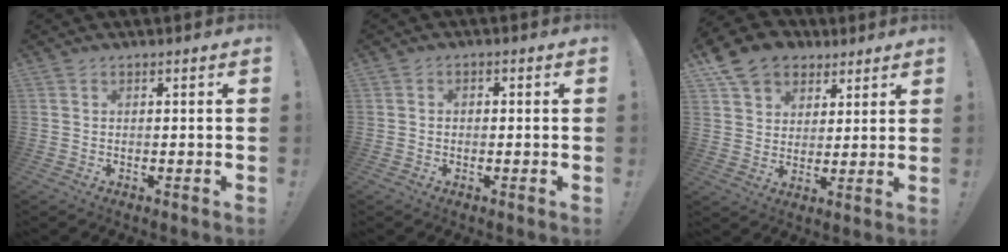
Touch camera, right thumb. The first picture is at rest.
{"total": 1.5, "force": [-1.0, 1.0, 0.5], "torque": [-0.009, 0.006, -0.018]}
{"total": 12.4, "force": [7.6, 9.1, 3.5], "torque": [-0.057, -0.042, 0.152]}